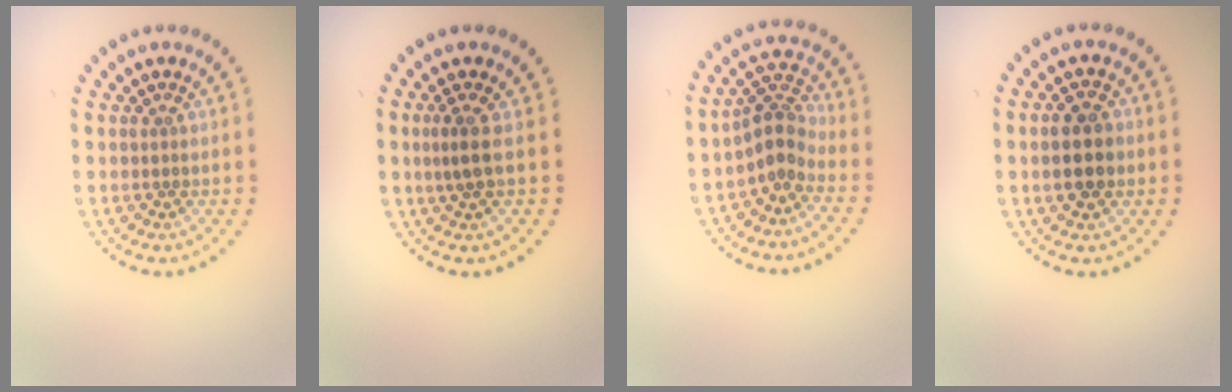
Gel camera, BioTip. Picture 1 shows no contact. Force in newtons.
{"total": 1.8, "press": 1.3, "slide": 1.1}
{"total": 3.0, "press": 2.3, "slide": 1.8}
{"total": 3.4, "press": 3.4, "slide": 0.3}